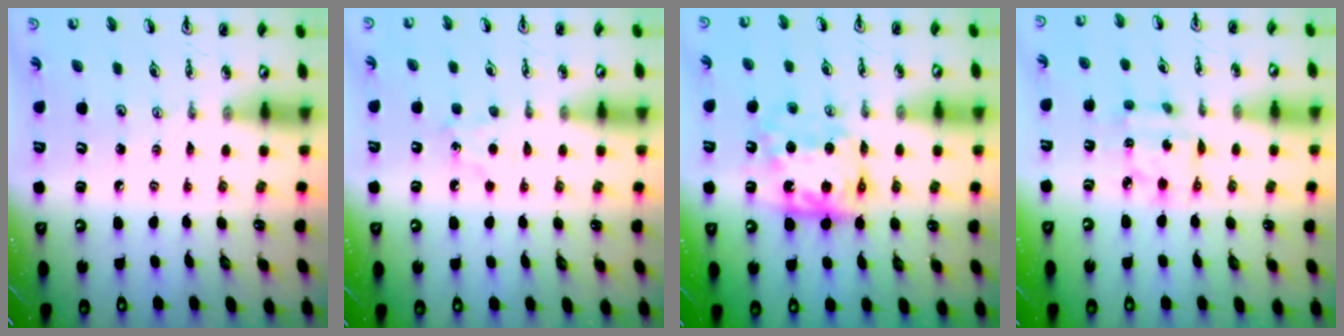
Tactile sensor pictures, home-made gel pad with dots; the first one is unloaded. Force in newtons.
{"total": 4.4, "press": 4.4, "slide": 0.6}
{"total": 11.6, "press": 11.6, "slide": 0.5}
{"total": 6.0, "press": 6.0, "slide": 0.3}